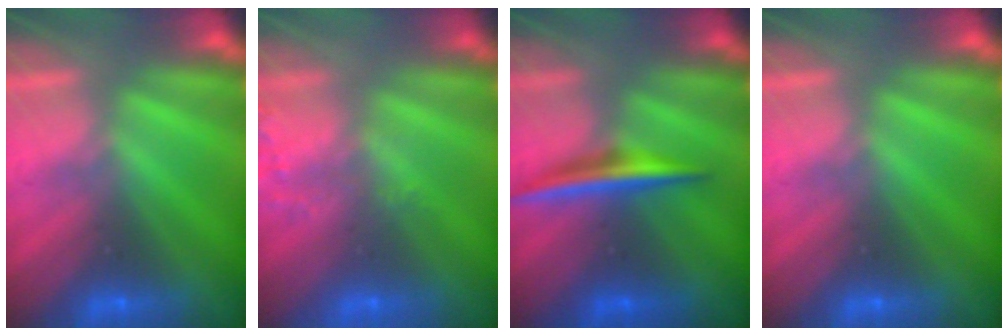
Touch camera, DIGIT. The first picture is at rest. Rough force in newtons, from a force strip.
{"total": 1.9}
{"total": 1.9}
{"total": 0.0}